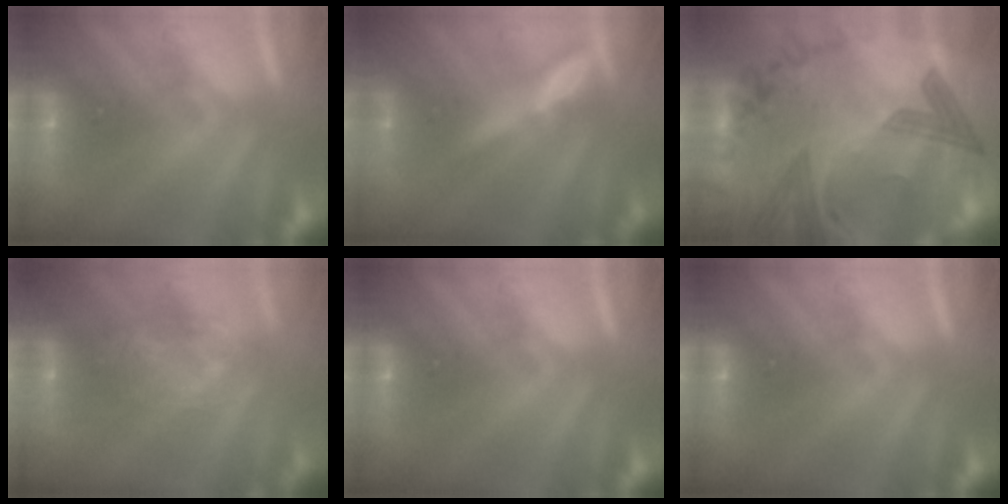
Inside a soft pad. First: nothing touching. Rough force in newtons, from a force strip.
{"total": 2.4}
{"total": 7.3}
{"total": 8.4}
{"total": 0.0}
{"total": 0.0}